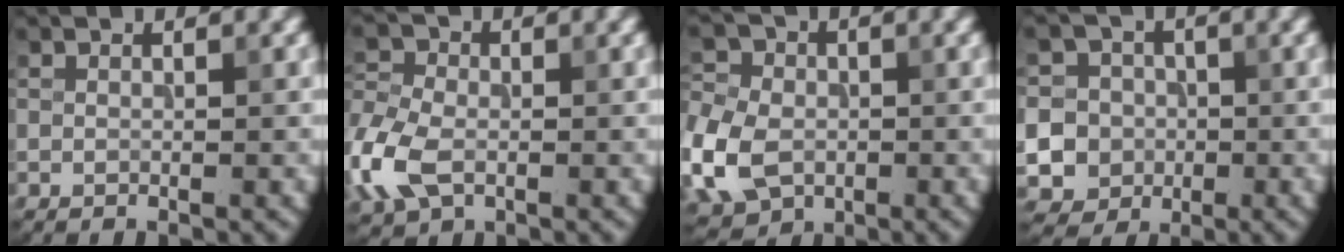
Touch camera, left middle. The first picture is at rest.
{"total": 6.5, "force": [-2.1, 4.3, 4.3], "torque": [-0.108, 0.000, -0.055]}
{"total": 9.6, "force": [-2.8, 7.2, 5.7], "torque": [-0.128, -0.023, -0.065]}
{"total": 11.7, "force": [-2.5, 11.0, 2.9], "torque": [-0.083, -0.007, -0.057]}